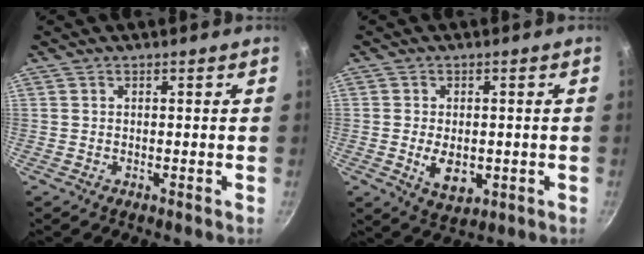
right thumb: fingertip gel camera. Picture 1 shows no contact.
{"total": 6.7, "force": [-1.0, 4.3, 5.0], "torque": [-0.067, -0.006, -0.006]}